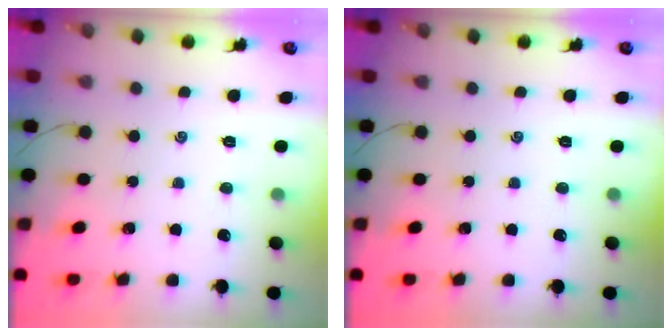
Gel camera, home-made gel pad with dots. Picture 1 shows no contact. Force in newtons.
{"total": 0.0}